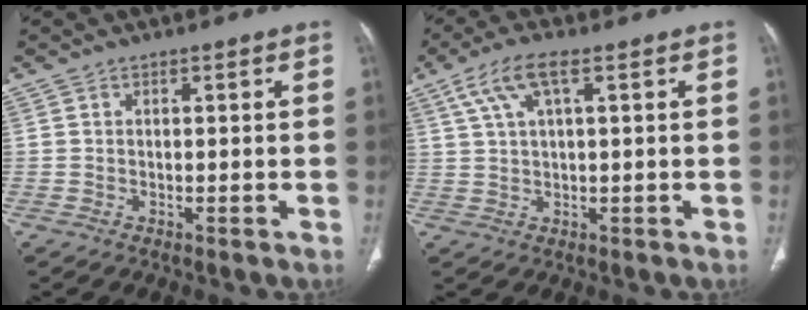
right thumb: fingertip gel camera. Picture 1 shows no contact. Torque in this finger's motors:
{"motor_torque": [-0.48, 0.69, 0.49, -0.28, -0.04]}